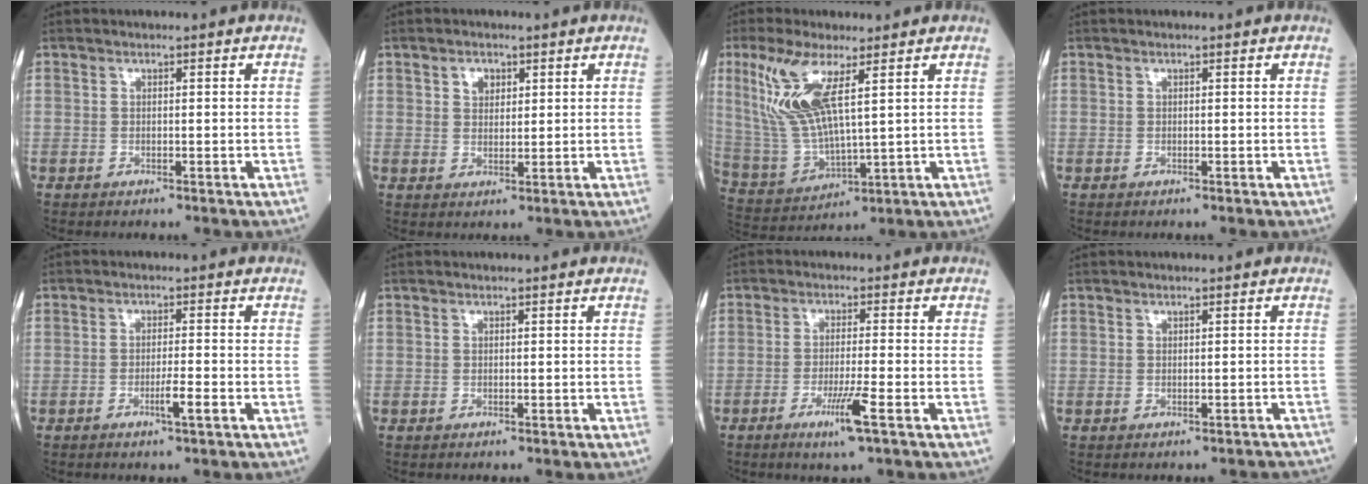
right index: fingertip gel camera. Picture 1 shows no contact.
{"total": 2.6, "force": [1.4, 1.7, 1.4], "torque": [-0.024, 0.004, 0.026]}
{"total": 11.7, "force": [4.9, 2.5, 10.3], "torque": [-0.242, -0.002, 0.108]}
{"total": 0.0}
{"total": 1.7, "force": [-0.7, 0.0, 1.5], "torque": [-0.029, -0.002, -0.011]}
{"total": 0.0}
{"total": 5.0, "force": [-2.4, -0.6, 4.4], "torque": [-0.083, -0.013, -0.043]}
{"total": 1.2, "force": [-1.0, 0.6, 0.4], "torque": [0.000, 0.005, -0.007]}